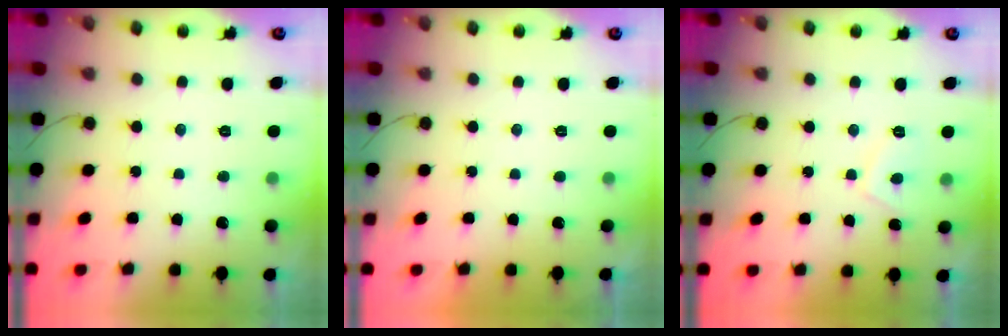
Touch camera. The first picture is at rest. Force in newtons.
{"total": 2.3, "press": 2.2, "slide": 0.4}
{"total": 2.8, "press": 2.8, "slide": 0.7}